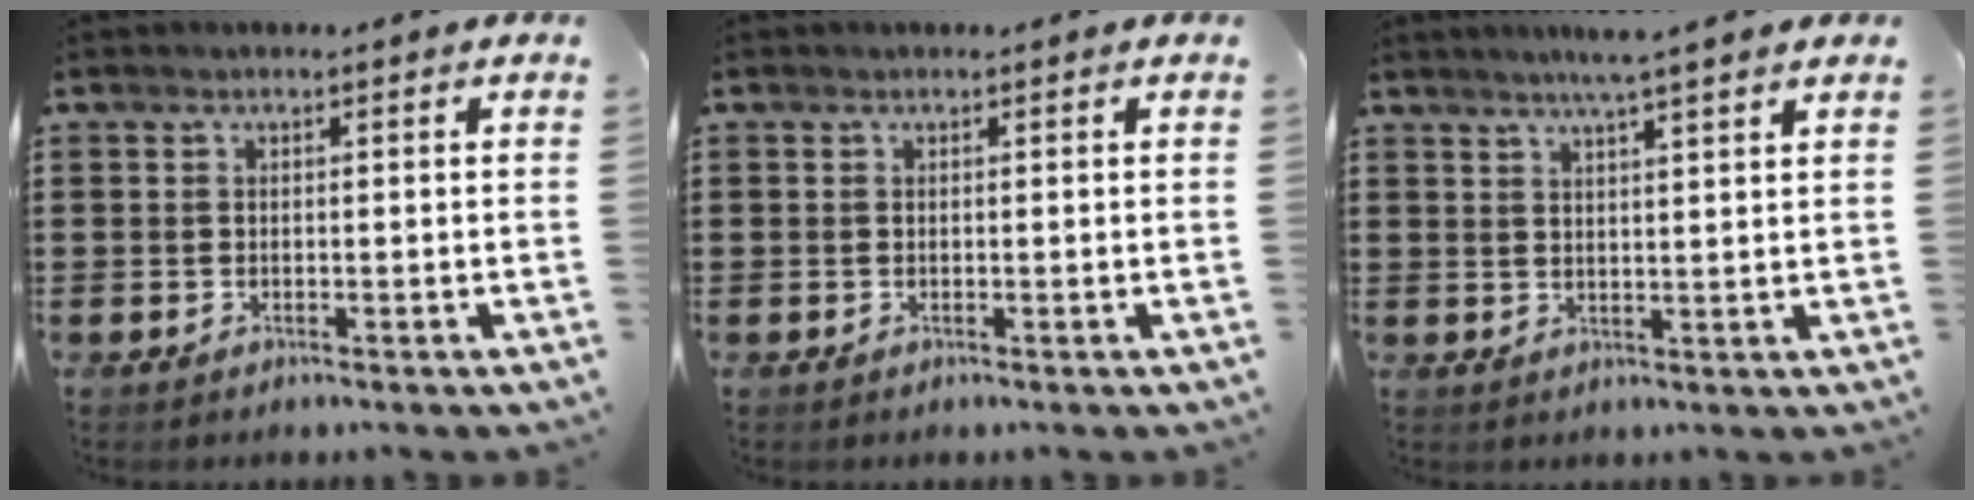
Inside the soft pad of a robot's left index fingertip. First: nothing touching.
{"total": 0.0}
{"total": 4.2, "force": [3.6, -0.8, 2.1], "torque": [-0.050, -0.008, 0.063]}